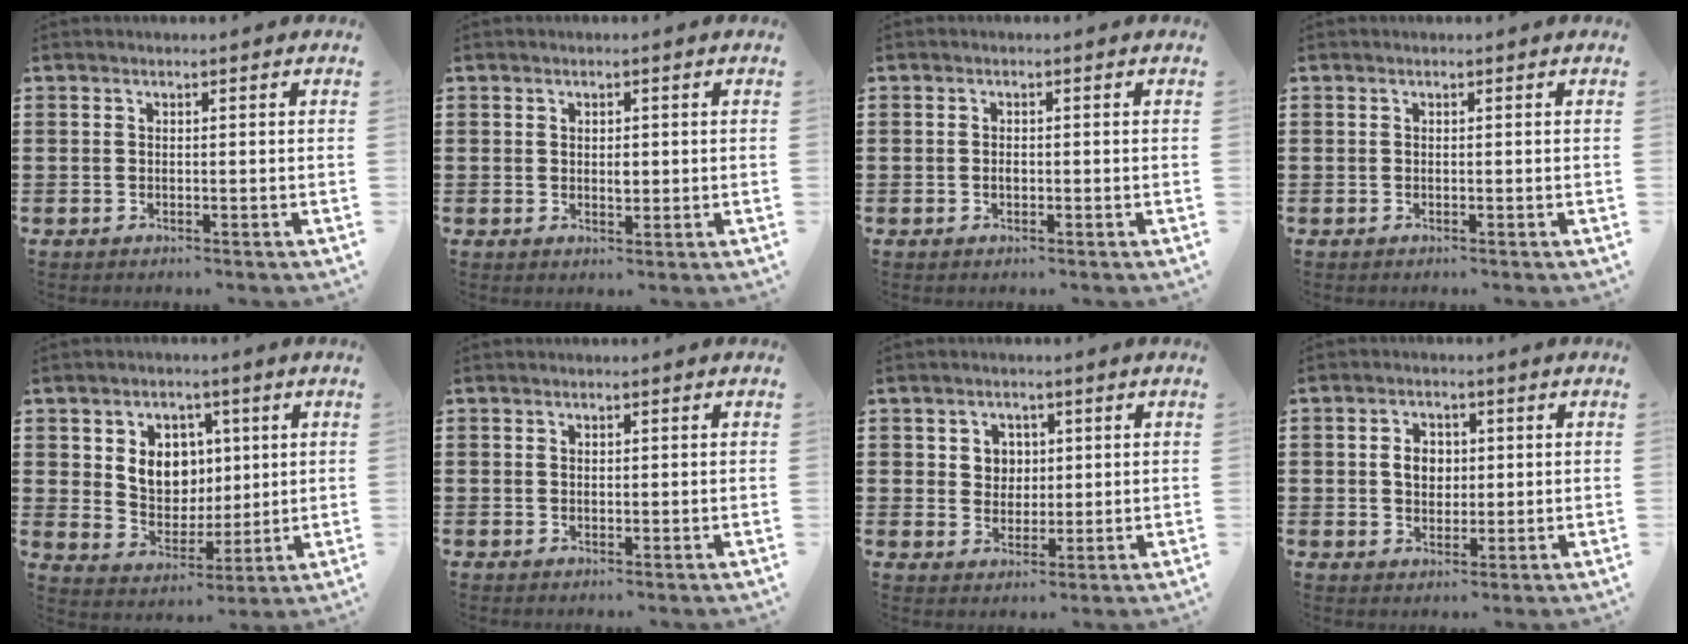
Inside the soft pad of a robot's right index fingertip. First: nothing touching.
{"total": 1.8, "force": [0.3, 1.0, 1.5], "torque": [-0.021, 0.002, 0.003]}
{"total": 0.8, "force": [-0.2, 0.5, 0.6], "torque": [-0.013, 0.001, -0.004]}
{"total": 0.0}
{"total": 7.4, "force": [2.0, 6.3, 3.3], "torque": [-0.067, 0.009, 0.034]}
{"total": 0.6, "force": [0.4, 0.4, 0.2], "torque": [-0.005, 0.003, 0.007]}
{"total": 3.5, "force": [1.2, 3.2, 0.9], "torque": [-0.023, 0.009, 0.018]}
{"total": 3.6, "force": [0.3, 2.8, 2.2], "torque": [-0.044, 0.008, 0.001]}